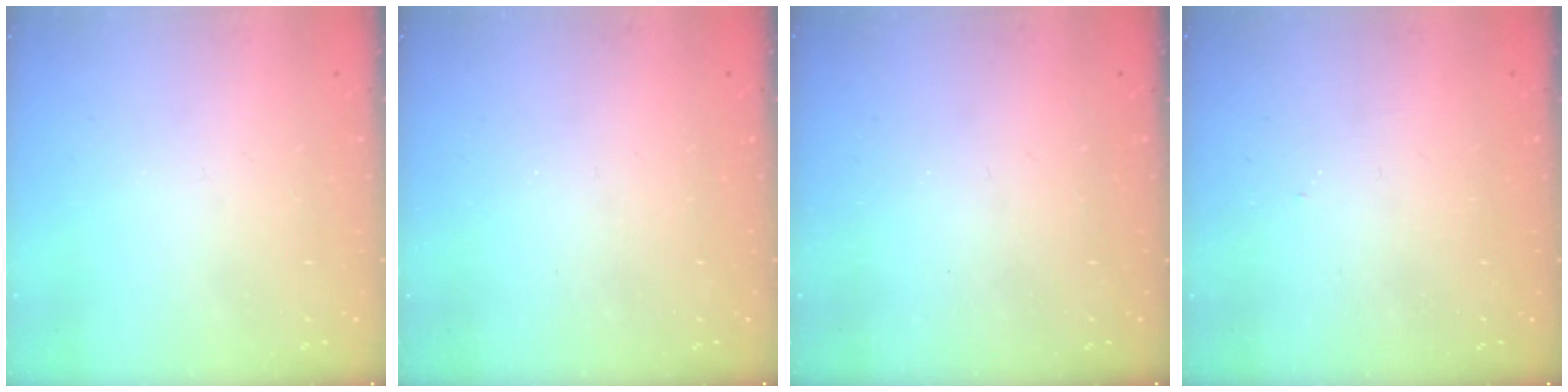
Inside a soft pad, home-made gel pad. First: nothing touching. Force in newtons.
{"total": 0.0}
{"total": 0.0}
{"total": 3.3, "press": 3.3, "slide": 0.4}